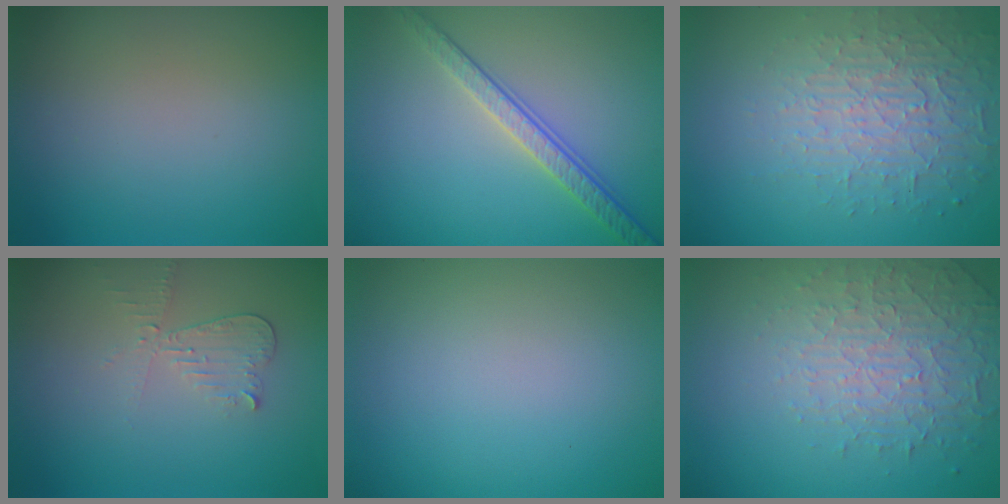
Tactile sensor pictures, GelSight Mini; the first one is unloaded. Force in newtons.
{"total": 3.6, "press": 3.3, "slide": 1.6}
{"total": 3.6, "press": 3.3, "slide": 1.6}
{"total": 2.2, "press": 2.2, "slide": 0.2}
{"total": 0.0}
{"total": 4.6, "press": 3.1, "slide": 3.3}